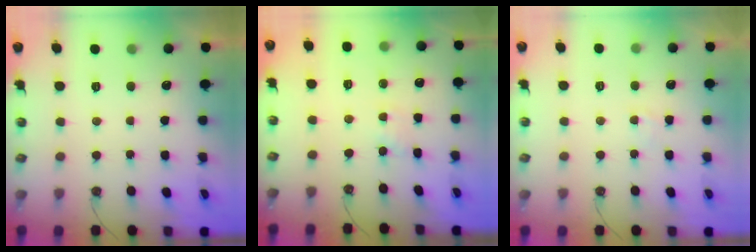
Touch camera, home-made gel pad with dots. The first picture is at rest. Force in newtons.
{"total": 1.3, "press": 1.3, "slide": 0.2}
{"total": 2.9, "press": 2.9, "slide": 0.4}